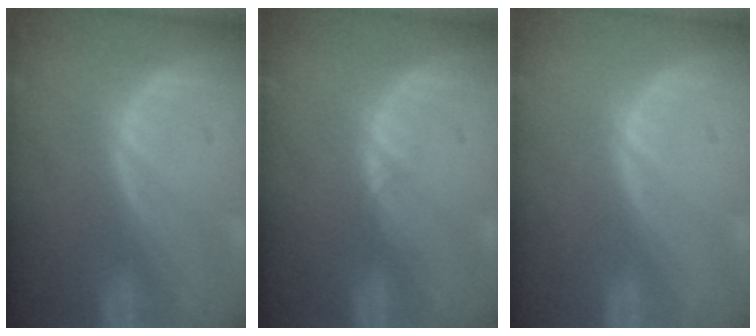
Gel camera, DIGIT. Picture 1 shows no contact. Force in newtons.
{"total": 0.9, "press": 0.8, "slide": 0.2}
{"total": 0.0}